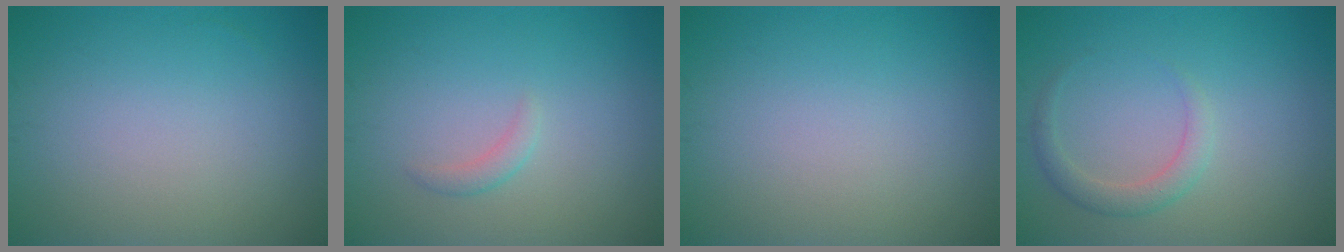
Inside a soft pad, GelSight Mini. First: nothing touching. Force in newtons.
{"total": 1.0, "press": 1.0, "slide": 0.0}
{"total": 0.0}
{"total": 1.9, "press": 1.9, "slide": 0.1}